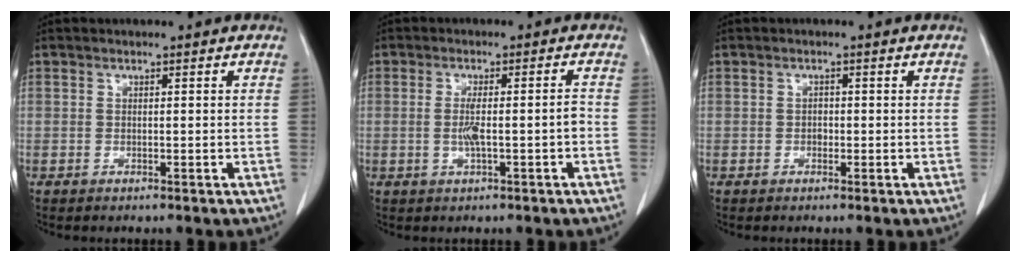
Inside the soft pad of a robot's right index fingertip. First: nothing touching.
{"total": 4.6, "force": [-1.1, 0.3, 4.4], "torque": [-0.084, 0.007, -0.014]}
{"total": 1.0, "force": [-0.3, 0.7, 0.5], "torque": [-0.005, 0.004, -0.006]}